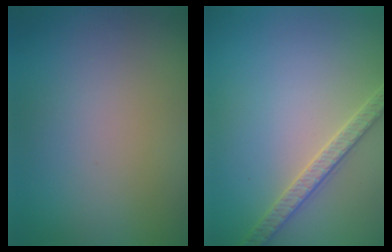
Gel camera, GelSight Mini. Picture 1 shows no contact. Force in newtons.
{"total": 2.7, "press": 2.7, "slide": 0.3}